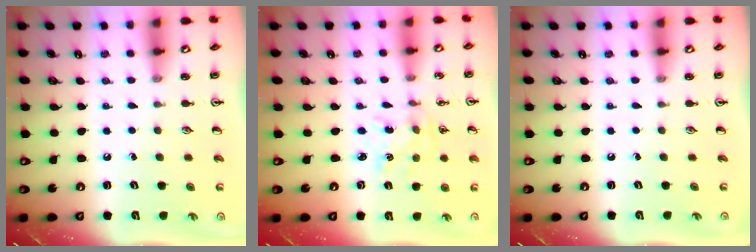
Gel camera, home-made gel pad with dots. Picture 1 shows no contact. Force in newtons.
{"total": 2.4, "press": 2.3, "slide": 0.3}
{"total": 0.0}